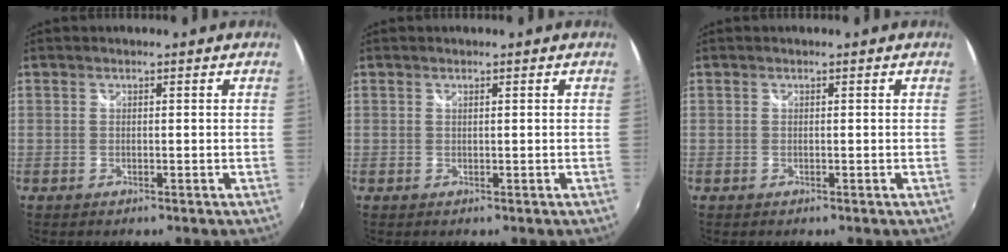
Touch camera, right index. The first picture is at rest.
{"total": 0.0}
{"total": 0.0}